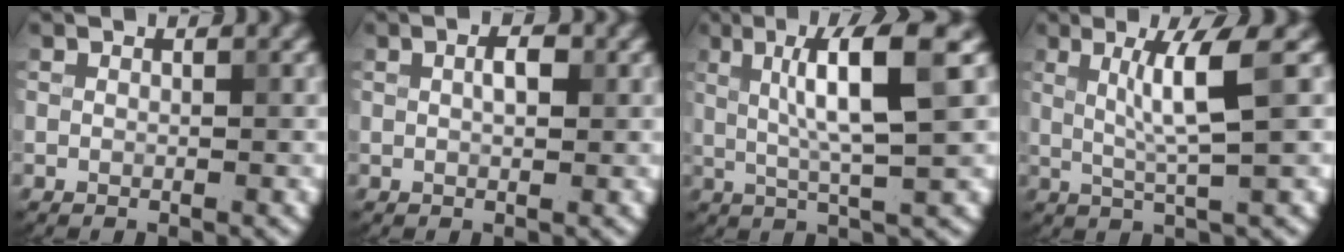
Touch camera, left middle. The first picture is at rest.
{"total": 1.7, "force": [0.4, 0.7, 1.5], "torque": [-0.027, 0.004, 0.005]}
{"total": 7.2, "force": [1.8, 1.0, 6.9], "torque": [-0.111, 0.010, 0.030]}
{"total": 4.7, "force": [1.3, 0.3, 4.5], "torque": [-0.082, -0.001, 0.028]}